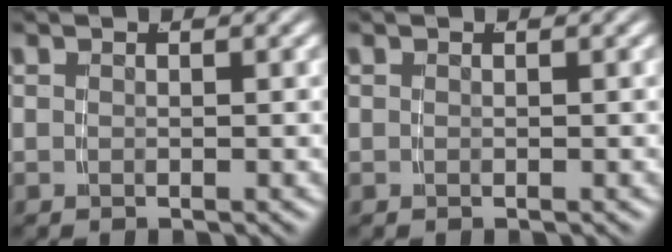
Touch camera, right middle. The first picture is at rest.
{"total": 0.0}